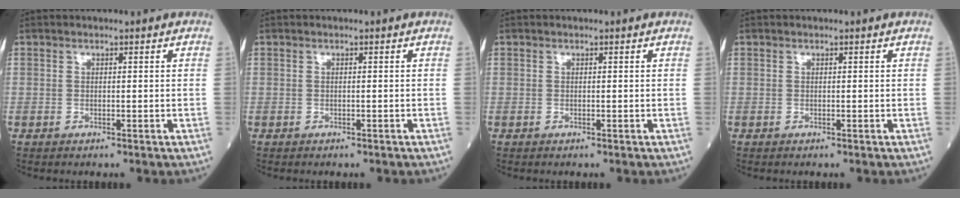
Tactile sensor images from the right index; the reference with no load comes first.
{"total": 0.0}
{"total": 0.0}
{"total": 0.0}